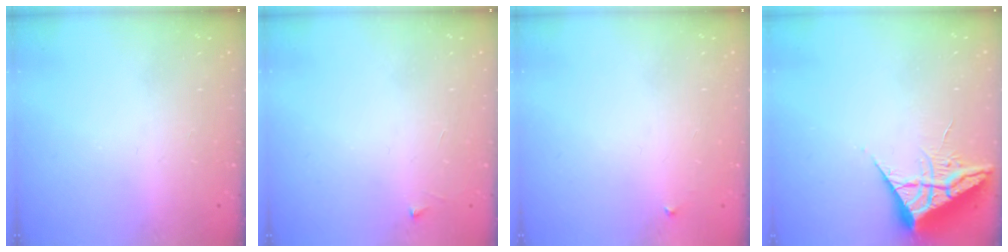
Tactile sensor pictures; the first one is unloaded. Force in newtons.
{"total": 2.5, "press": 2.5, "slide": 0.3}
{"total": 3.3, "press": 3.3, "slide": 0.5}
{"total": 7.1, "press": 7.1, "slide": 0.4}